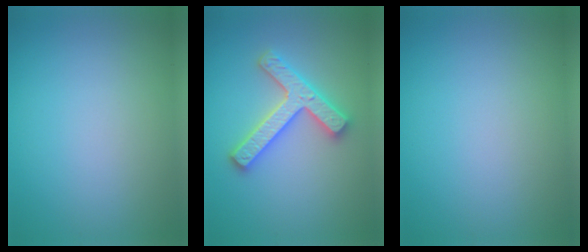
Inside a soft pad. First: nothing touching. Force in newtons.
{"total": 4.7, "press": 4.6, "slide": 0.8}
{"total": 0.0}